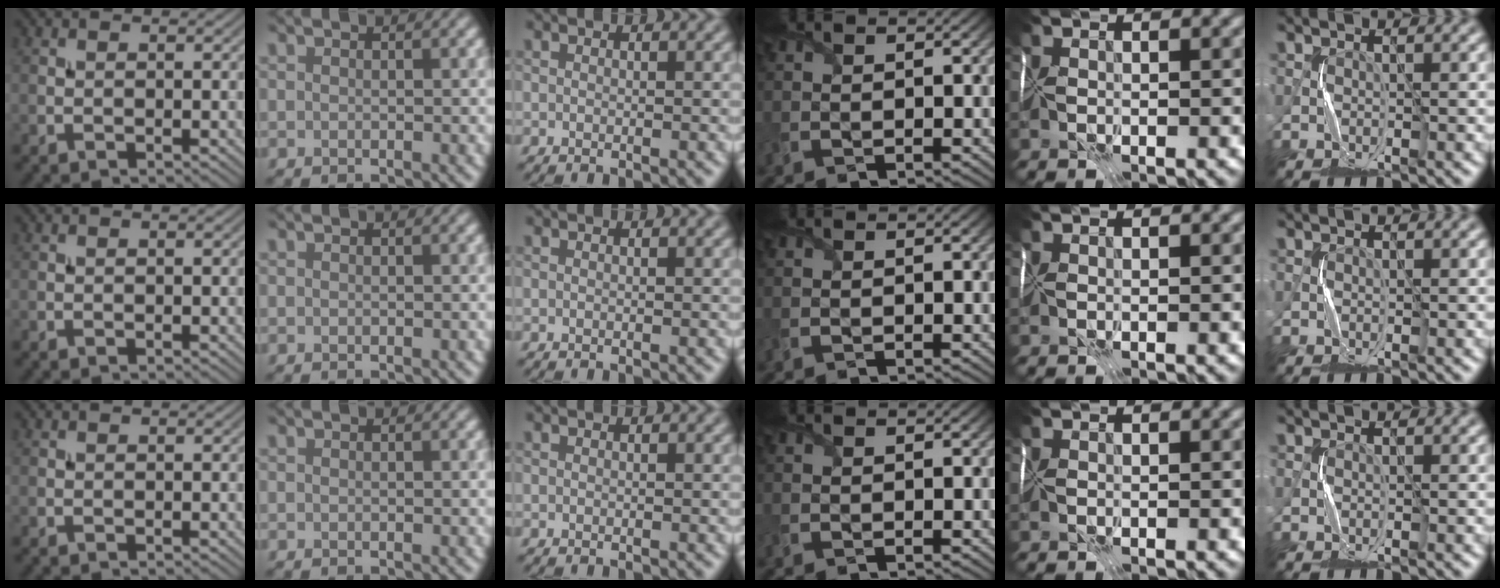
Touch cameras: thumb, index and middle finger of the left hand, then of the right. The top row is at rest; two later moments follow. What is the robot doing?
{"motion": "fold", "object": "shipping label"}